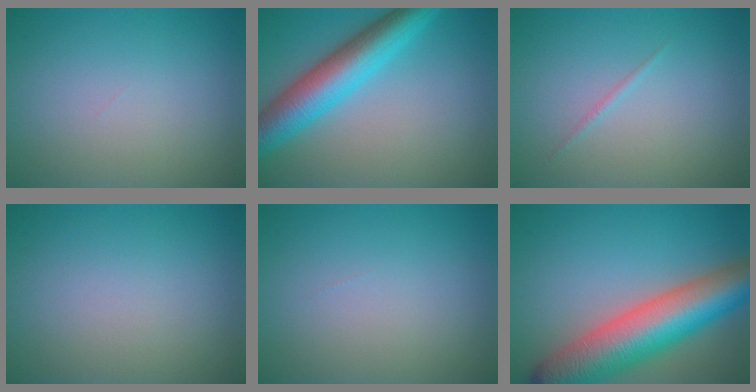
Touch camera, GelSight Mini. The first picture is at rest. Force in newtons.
{"total": 7.4, "press": 7.4, "slide": 0.1}
{"total": 0.6, "press": 0.6, "slide": 0.0}
{"total": 0.0}
{"total": 0.0}
{"total": 11.5, "press": 11.5, "slide": 0.4}